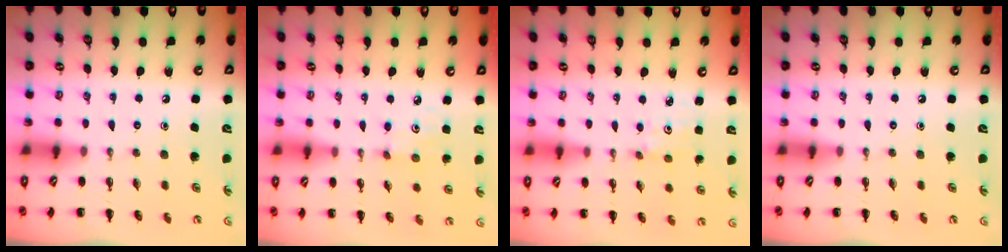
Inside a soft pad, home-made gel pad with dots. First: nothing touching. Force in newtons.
{"total": 3.8, "press": 3.7, "slide": 1.0}
{"total": 1.8, "press": 1.7, "slide": 0.6}
{"total": 0.0}